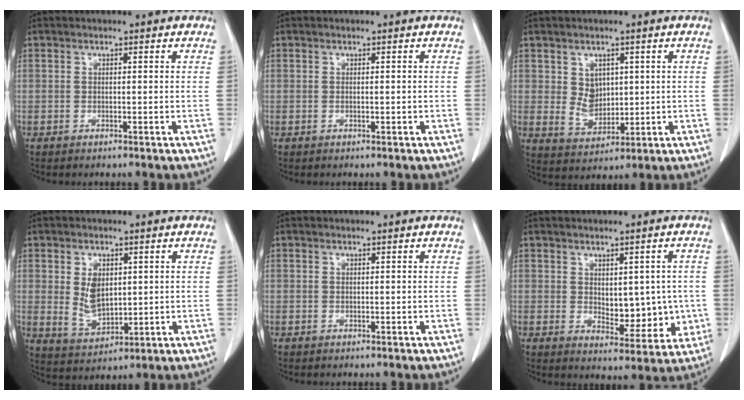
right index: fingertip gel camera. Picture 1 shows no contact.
{"total": 0.7, "force": [-0.1, 0.2, 0.7], "torque": [-0.016, 0.003, 0.003]}
{"total": 5.6, "force": [1.1, 4.4, 3.4], "torque": [-0.062, 0.006, 0.037]}
{"total": 6.9, "force": [1.0, 4.4, 5.2], "torque": [-0.106, 0.003, 0.036]}
{"total": 0.0}
{"total": 8.9, "force": [0.0, 4.9, 7.4], "torque": [-0.086, 0.006, 0.017]}